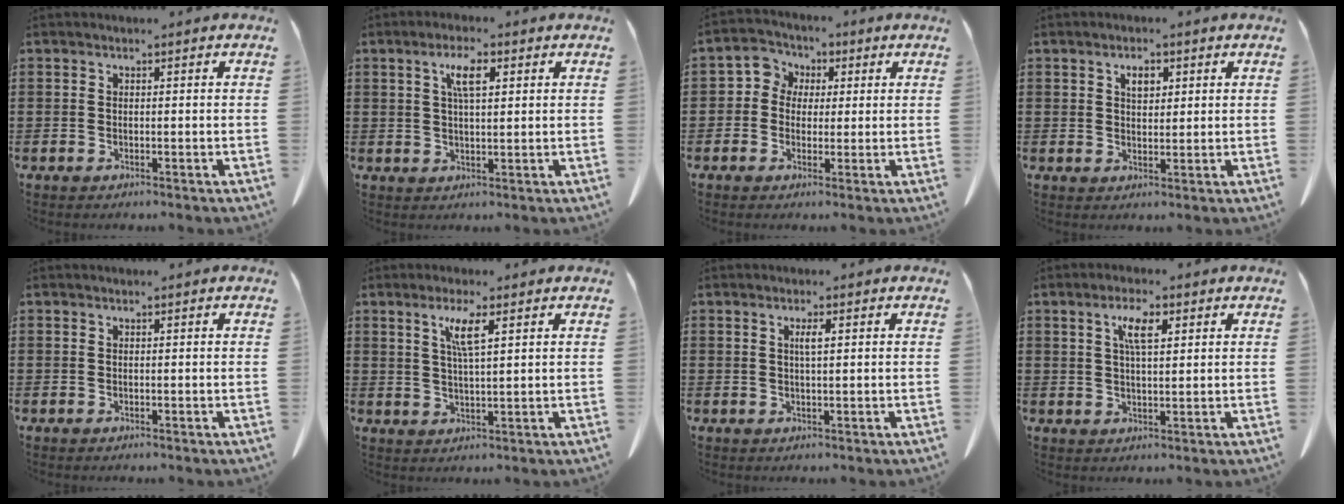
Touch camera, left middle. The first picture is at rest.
{"total": 4.6, "force": [1.8, 1.3, 4.0], "torque": [-0.078, 0.007, 0.027]}
{"total": 3.9, "force": [0.3, 3.8, 0.8], "torque": [-0.037, 0.014, -0.002]}
{"total": 2.5, "force": [1.2, 1.3, 1.8], "torque": [-0.023, -0.001, 0.017]}
{"total": 0.0}
{"total": 4.4, "force": [2.1, 0.4, 3.9], "torque": [-0.082, 0.003, 0.033]}
{"total": 1.8, "force": [0.5, 0.2, 1.8], "torque": [-0.035, 0.000, 0.007]}
{"total": 4.9, "force": [2.2, 1.5, 4.2], "torque": [-0.081, 0.006, 0.033]}